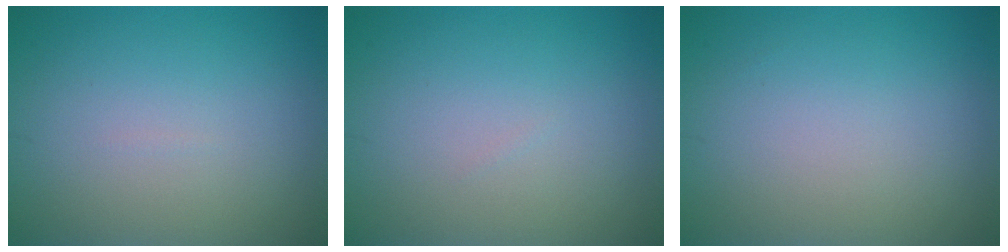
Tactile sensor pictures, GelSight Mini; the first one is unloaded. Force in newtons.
{"total": 0.0}
{"total": 0.0}